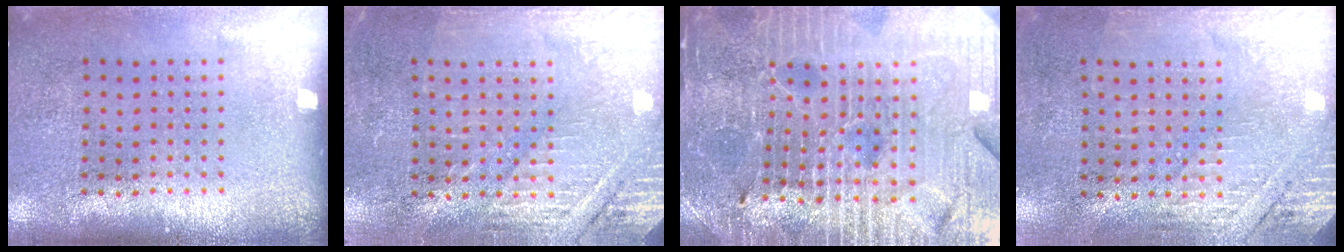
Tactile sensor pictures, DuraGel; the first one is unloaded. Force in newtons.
{"total": 2.9, "press": 2.8, "slide": 0.5}
{"total": 5.3, "press": 4.9, "slide": 1.8}
{"total": 2.8, "press": 2.5, "slide": 1.3}